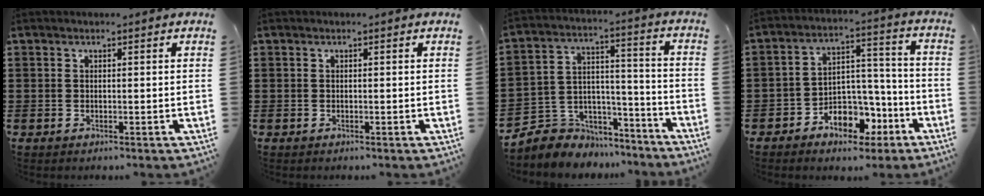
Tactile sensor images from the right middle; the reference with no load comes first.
{"total": 0.0}
{"total": 5.6, "force": [-4.4, 3.3, -0.5], "torque": [-0.015, 0.002, -0.091]}
{"total": 7.1, "force": [-4.5, 4.4, 3.3], "torque": [-0.054, 0.029, -0.080]}